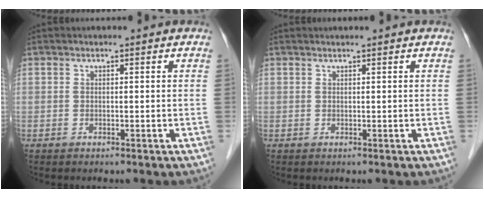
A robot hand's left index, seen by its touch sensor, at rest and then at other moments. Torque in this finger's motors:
{"motor_torque": [0.16, -0.29, 0.02, 0.01]}